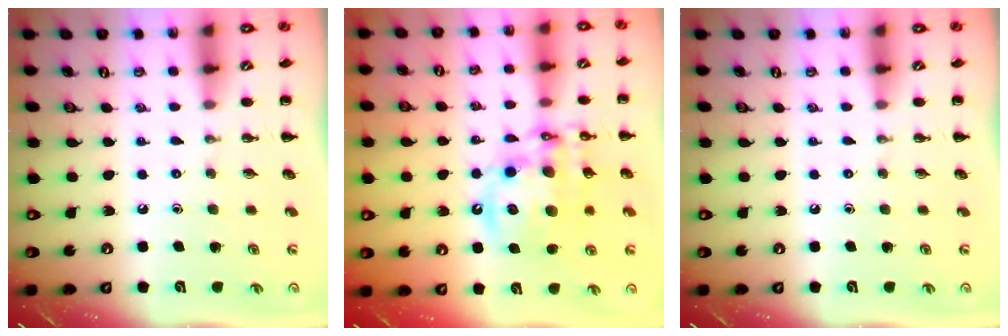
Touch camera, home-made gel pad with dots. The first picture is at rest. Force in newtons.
{"total": 14.9, "press": 14.5, "slide": 3.2}
{"total": 0.0}